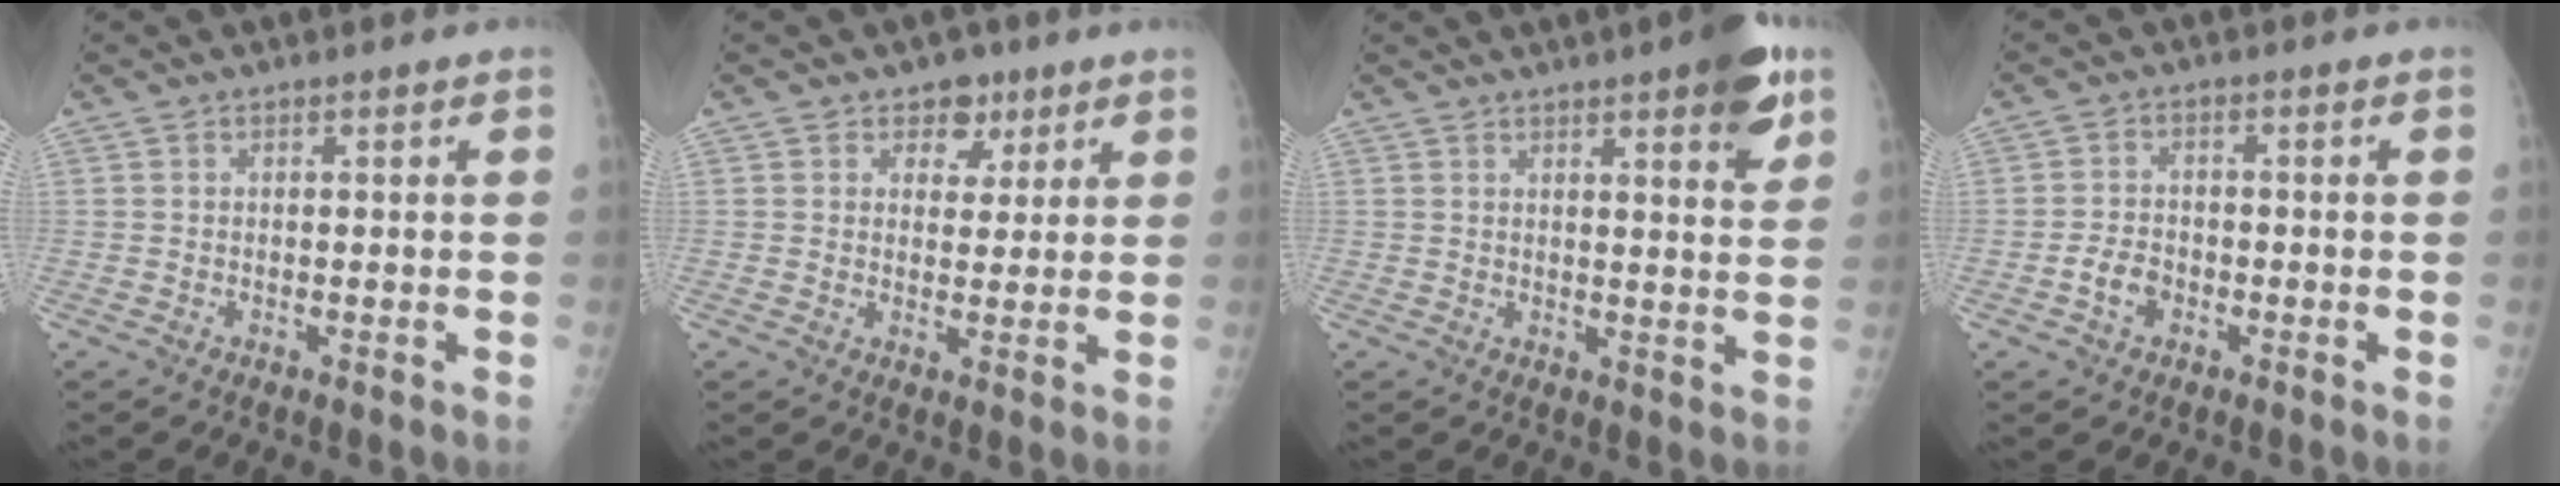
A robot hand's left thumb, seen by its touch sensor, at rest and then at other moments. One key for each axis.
{"total": 5.0, "fx": 2.8, "fy": 3.8, "fz": 1.7, "tx": 0.008, "ty": -0.011, "tz": 0.040}
{"total": 8.9, "fx": 5.0, "fy": 2.1, "fz": 7.0, "tx": -0.075, "ty": -0.021, "tz": 0.060}
{"total": 3.9, "fx": -1.6, "fy": 2.8, "fz": 2.2, "tx": -0.032, "ty": 0.013, "tz": -0.031}